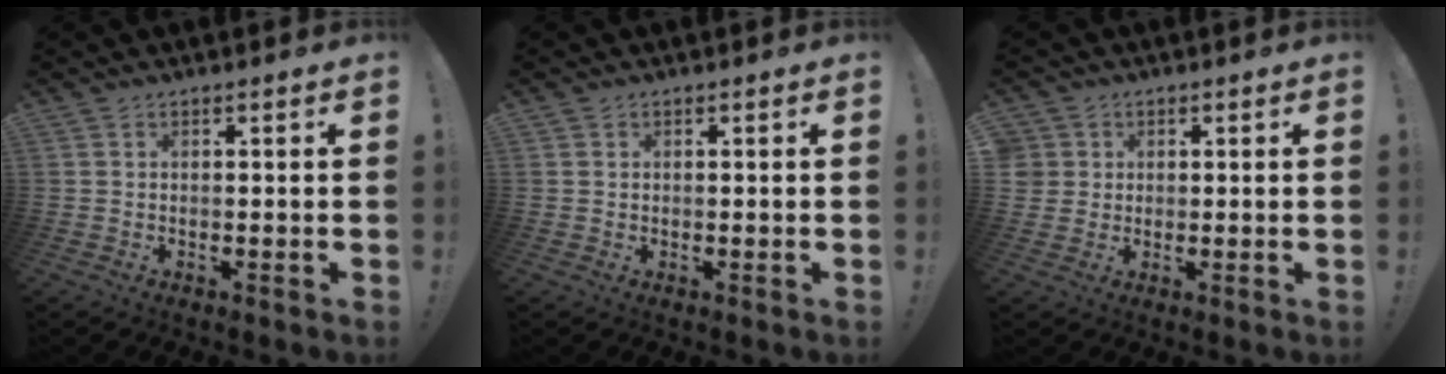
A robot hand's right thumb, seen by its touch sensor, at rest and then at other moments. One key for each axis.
{"total": 0.7, "fx": 0.3, "fy": 0.6, "fz": -0.1, "tx": -0.003, "ty": 0.003, "tz": 0.007}
{"total": 3.9, "fx": 1.2, "fy": 3.7, "fz": 0.6, "tx": -0.022, "ty": 0.005, "tz": 0.025}